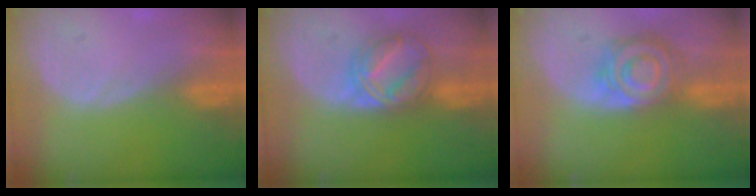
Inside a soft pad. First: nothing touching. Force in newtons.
{"total": 7.3, "press": 7.3, "slide": 0.5}
{"total": 8.5, "press": 7.4, "slide": 4.3}